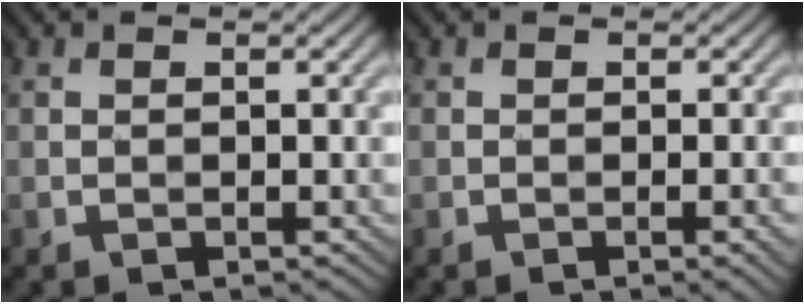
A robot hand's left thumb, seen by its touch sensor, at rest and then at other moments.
{"total": 1.9, "force": [-0.6, 0.3, 1.8], "torque": [-0.024, 0.001, -0.009]}